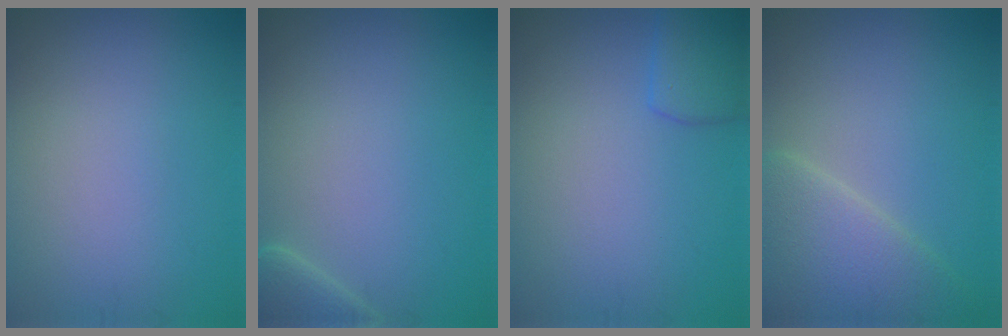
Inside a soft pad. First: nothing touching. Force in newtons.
{"total": 2.4, "press": 2.3, "slide": 0.4}
{"total": 2.6, "press": 2.6, "slide": 0.1}
{"total": 5.2, "press": 5.2, "slide": 0.3}